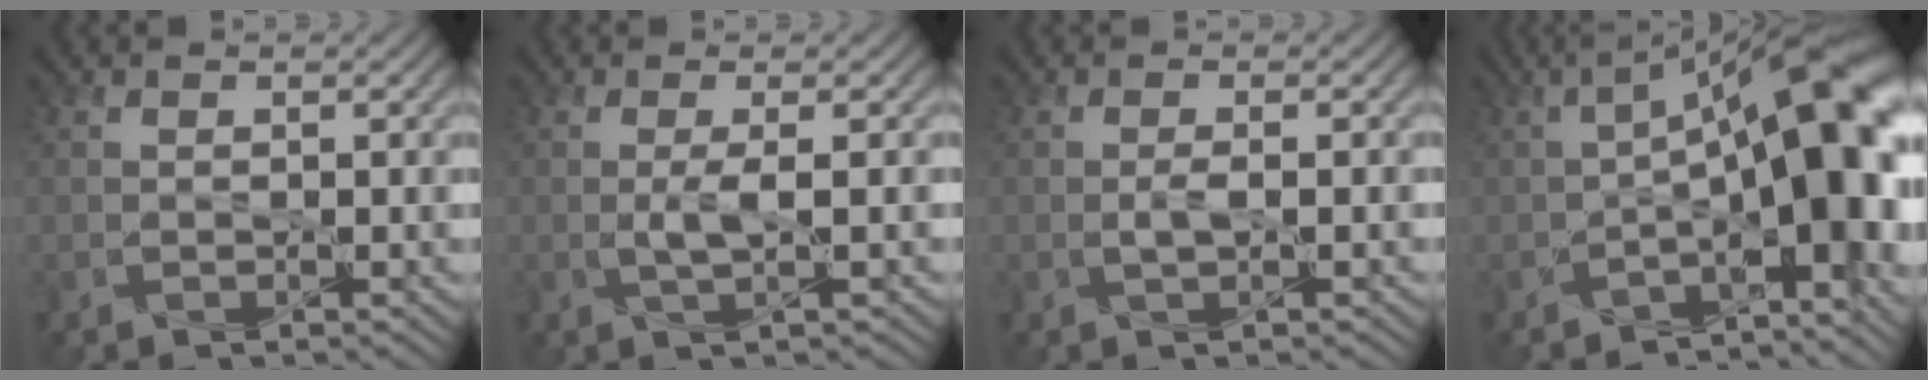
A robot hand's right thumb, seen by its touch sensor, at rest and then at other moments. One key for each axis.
{"total": 2.3, "fx": 0.0, "fy": 0.3, "fz": 2.2, "tx": -0.046, "ty": 0.002, "tz": -0.002}
{"total": 1.5, "fx": -0.1, "fy": 0.4, "fz": 1.4, "tx": -0.030, "ty": 0.001, "tz": -0.003}
{"total": 15.6, "fx": -1.9, "fy": 6.1, "fz": 14.3, "tx": -0.184, "ty": 0.000, "tz": -0.025}